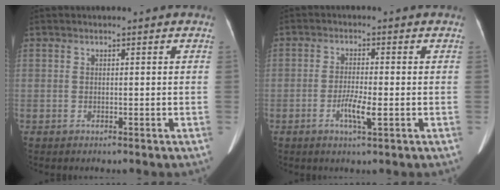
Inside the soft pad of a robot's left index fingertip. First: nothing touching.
{"total": 3.7, "force": [-1.3, 0.4, 3.5], "torque": [-0.070, -0.004, -0.022]}